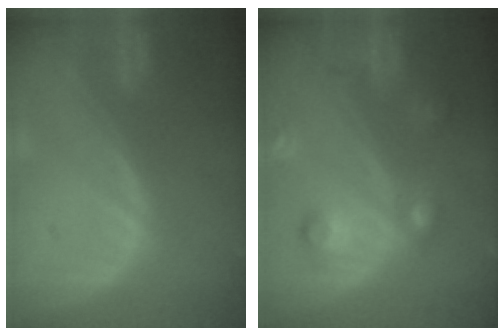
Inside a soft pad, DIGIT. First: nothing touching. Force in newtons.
{"total": 6.0, "press": 6.0, "slide": 0.3}